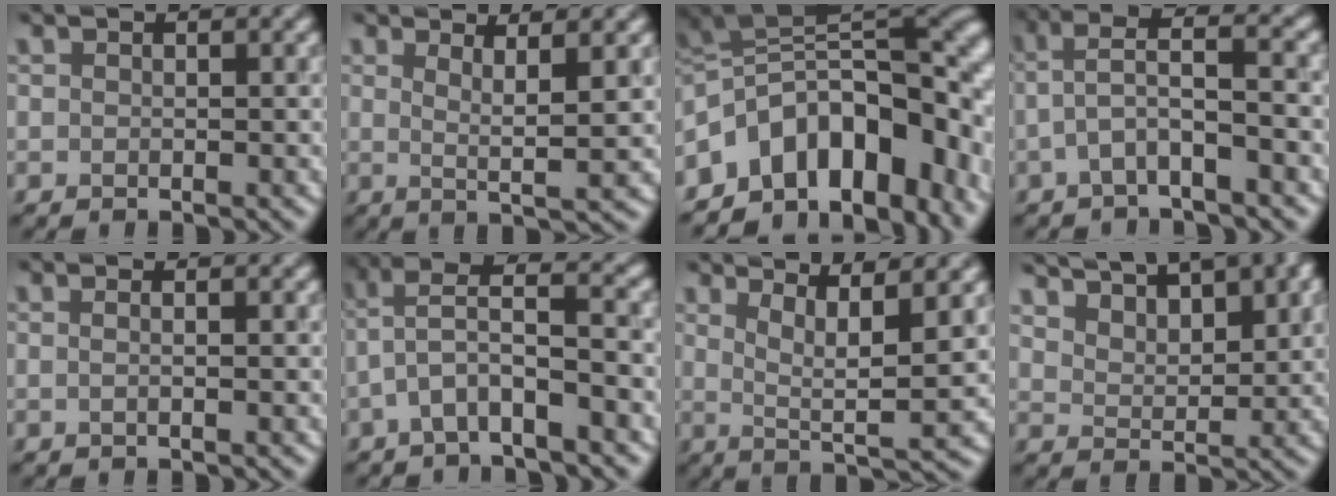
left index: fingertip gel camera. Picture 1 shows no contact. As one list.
[{"total": 2.6, "force": [0.5, -1.1, 2.3], "torque": [-0.063, -0.013, 0.052]}, {"total": 12.2, "force": [-5.8, 7.4, 7.8], "torque": [-0.141, -0.001, -0.066]}, {"total": 2.7, "force": [-1.6, -1.0, 1.9], "torque": [-0.073, 0.004, 0.002]}, {"total": 0.9, "force": [-0.1, 0.3, 0.8], "torque": [-0.008, 0.002, -0.003]}, {"total": 3.6, "force": [-2.3, -0.5, 2.8], "torque": [-0.083, 0.004, -0.012]}, {"total": 4.8, "force": [1.6, -0.3, 4.5], "torque": [-0.090, -0.007, 0.072]}, {"total": 9.1, "force": [6.9, 2.9, 5.1], "torque": [-0.113, 0.026, 0.126]}]